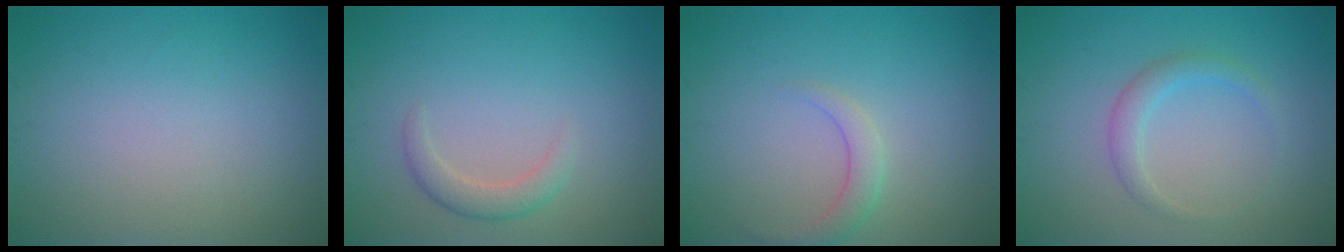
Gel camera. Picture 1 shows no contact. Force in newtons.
{"total": 1.9, "press": 1.9, "slide": 0.2}
{"total": 1.8, "press": 1.8, "slide": 0.1}
{"total": 2.0, "press": 2.0, "slide": 0.0}